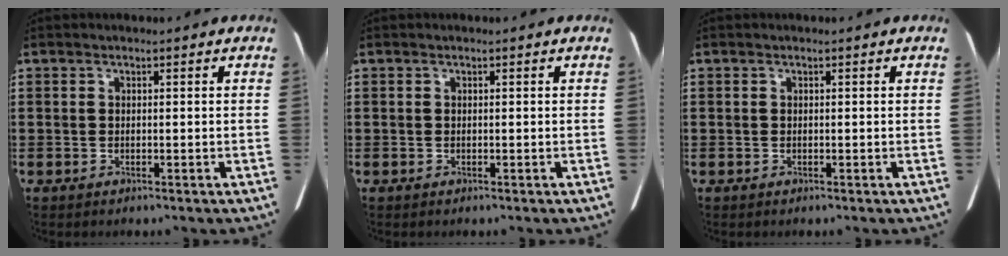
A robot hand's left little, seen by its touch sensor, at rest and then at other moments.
{"total": 0.0}
{"total": 0.0}